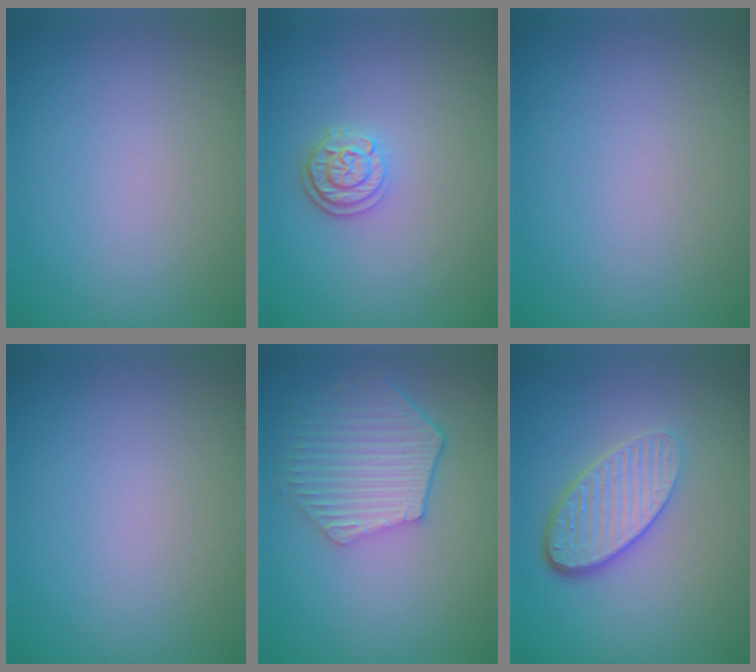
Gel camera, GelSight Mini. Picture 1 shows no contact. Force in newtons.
{"total": 2.6, "press": 2.2, "slide": 1.4}
{"total": 0.0}
{"total": 0.0}
{"total": 5.9, "press": 4.6, "slide": 3.7}
{"total": 5.1, "press": 3.7, "slide": 3.5}